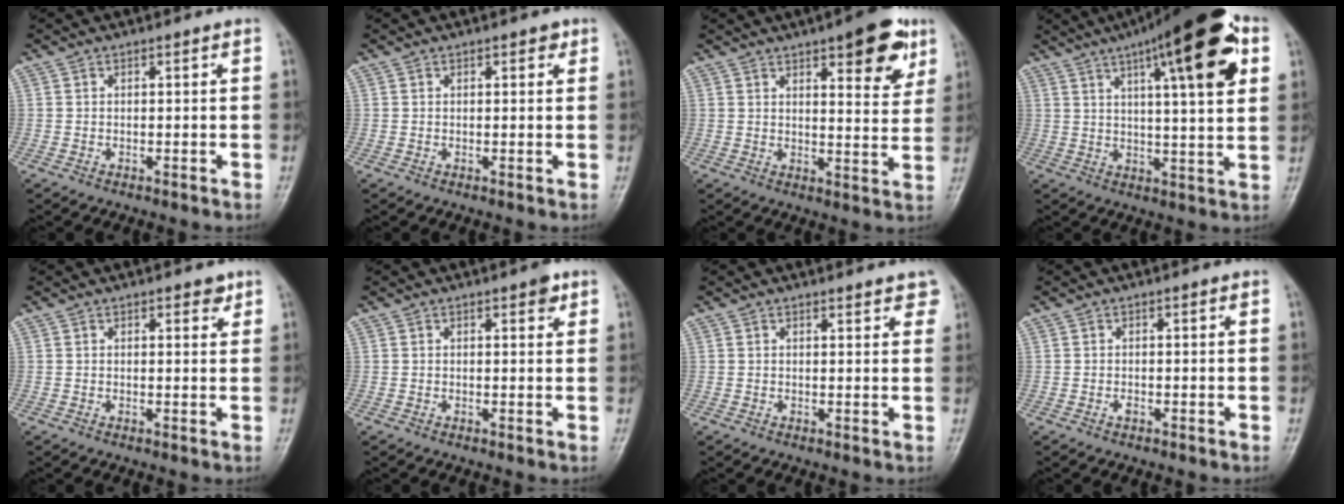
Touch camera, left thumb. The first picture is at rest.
{"total": 1.6, "force": [0.8, 0.8, 1.1], "torque": [-0.006, -0.001, 0.009]}
{"total": 11.8, "force": [6.6, 4.0, 9.0], "torque": [-0.084, -0.029, 0.083]}
{"total": 20.8, "force": [9.4, 4.9, 17.8], "torque": [-0.244, -0.005, 0.133]}
{"total": 2.3, "force": [1.5, 1.1, 1.4], "torque": [-0.006, -0.007, 0.018]}
{"total": 2.4, "force": [1.4, 1.0, 1.7], "torque": [-0.014, -0.004, 0.015]}
{"total": 3.7, "force": [2.9, 1.4, 1.8], "torque": [0.003, -0.008, 0.031]}
{"total": 0.8, "force": [-0.2, 0.4, 0.6], "torque": [-0.007, 0.000, -0.006]}